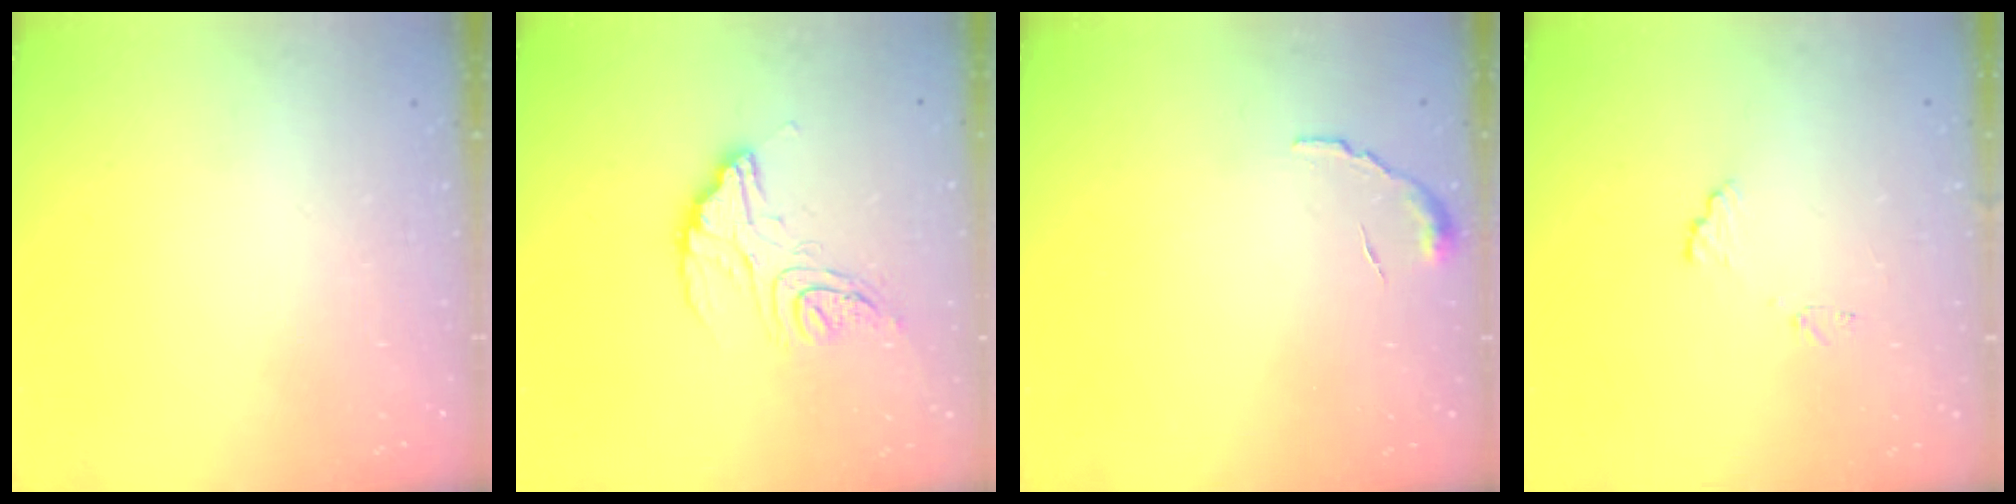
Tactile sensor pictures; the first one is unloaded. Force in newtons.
{"total": 14.0, "press": 14.0, "slide": 1.1}
{"total": 5.0, "press": 5.0, "slide": 0.2}
{"total": 7.4, "press": 7.4, "slide": 0.5}